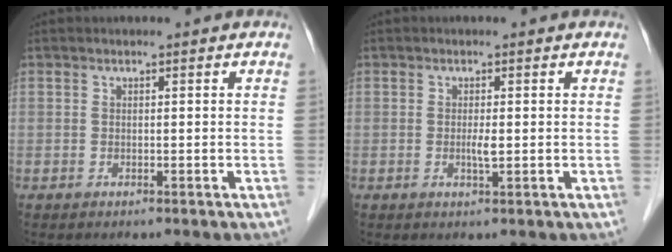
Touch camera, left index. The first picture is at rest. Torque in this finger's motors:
{"motor_torque": [0.33, 0.25, 0.06, 0.03]}